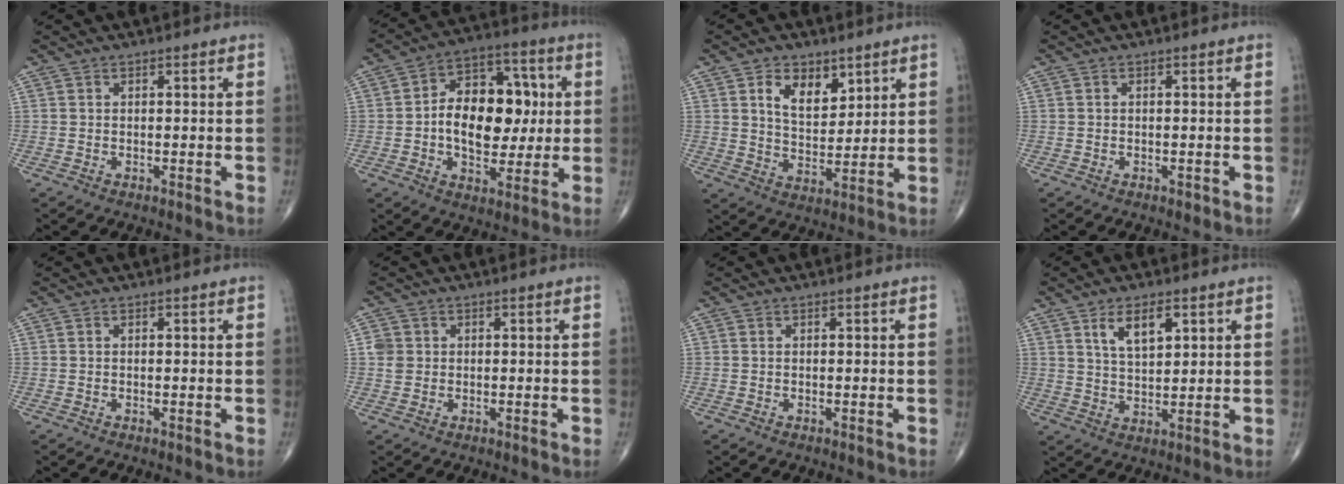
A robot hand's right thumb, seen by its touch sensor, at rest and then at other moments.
{"total": 16.5, "force": [0.4, 10.7, 12.6], "torque": [-0.155, 0.027, 0.006]}
{"total": 8.5, "force": [4.3, 5.2, 5.3], "torque": [-0.064, -0.030, 0.078]}
{"total": 0.6, "force": [-0.3, 0.3, 0.5], "torque": [-0.005, -0.001, -0.005]}
{"total": 0.0}
{"total": 2.6, "force": [0.4, 2.4, 0.9], "torque": [-0.005, 0.002, 0.009]}
{"total": 0.0}
{"total": 6.8, "force": [3.3, 3.2, 5.0], "torque": [-0.077, -0.021, 0.062]}